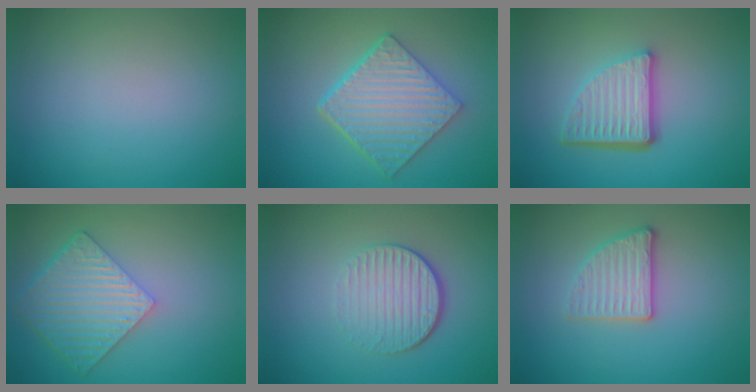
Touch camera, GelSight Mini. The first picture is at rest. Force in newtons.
{"total": 6.0, "press": 4.6, "slide": 3.9}
{"total": 5.6, "press": 3.7, "slide": 4.1}
{"total": 6.1, "press": 4.5, "slide": 4.1}
{"total": 4.2, "press": 2.8, "slide": 3.1}
{"total": 2.8, "press": 2.7, "slide": 0.9}